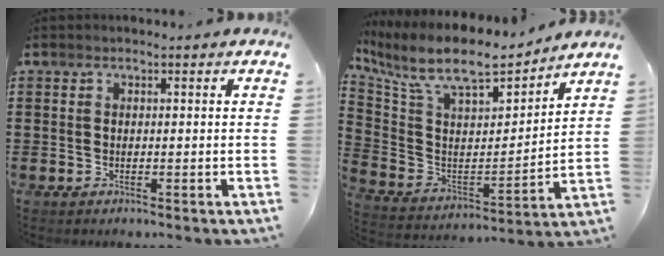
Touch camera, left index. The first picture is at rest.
{"total": 10.4, "force": [8.2, 3.1, 5.5], "torque": [-0.135, -0.048, 0.140]}